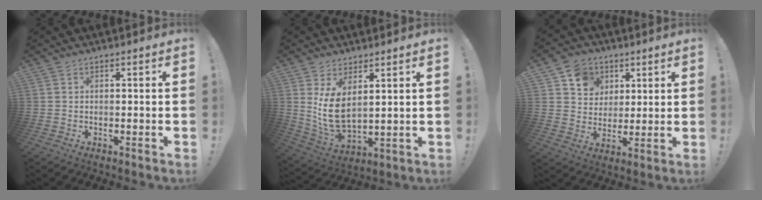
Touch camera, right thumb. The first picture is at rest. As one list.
[{"total": 10.3, "force": [3.8, 5.4, 7.9], "torque": [-0.161, -0.031, 0.077]}, {"total": 10.4, "force": [4.8, 8.8, 2.6], "torque": [-0.036, -0.030, 0.094]}]